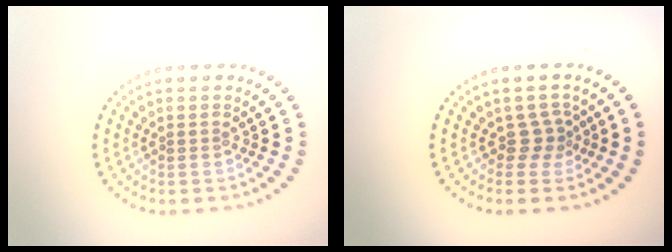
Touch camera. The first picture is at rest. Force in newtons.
{"total": 1.8, "press": 1.2, "slide": 1.3}